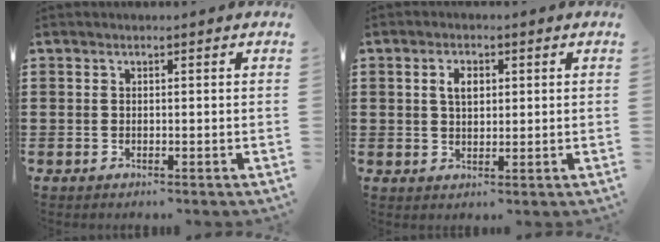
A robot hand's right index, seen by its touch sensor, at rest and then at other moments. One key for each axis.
{"total": 2.9, "fx": 0.7, "fy": 1.8, "fz": 2.2, "tx": -0.049, "ty": 0.012, "tz": 0.011}